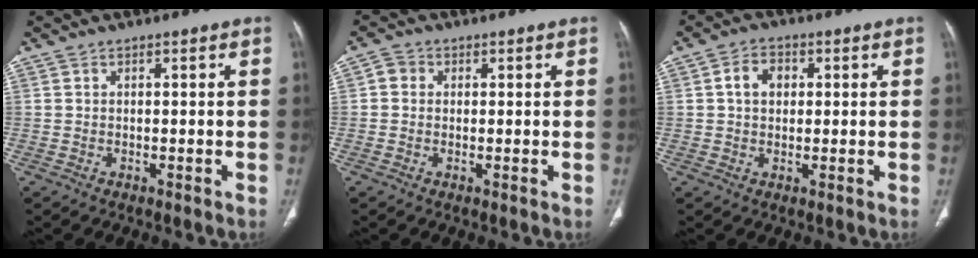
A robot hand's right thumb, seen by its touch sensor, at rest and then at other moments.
{"total": 2.4, "force": [0.3, 2.2, 1.0], "torque": [-0.007, 0.005, 0.002]}
{"total": 4.4, "force": [0.9, 3.3, 2.8], "torque": [-0.039, 0.010, 0.012]}